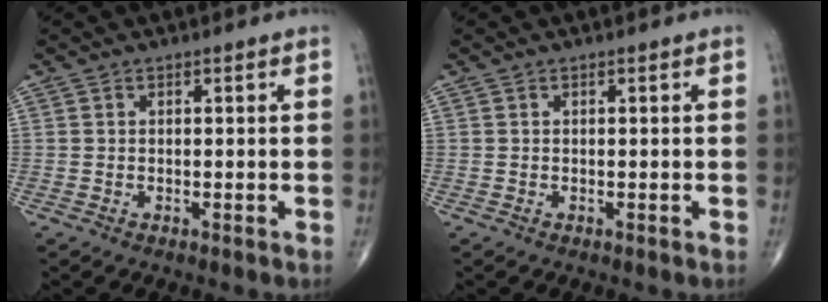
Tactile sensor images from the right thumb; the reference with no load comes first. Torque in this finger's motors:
{"motor_torque": [0.00, 0.00, 0.00, 0.00, 0.00]}